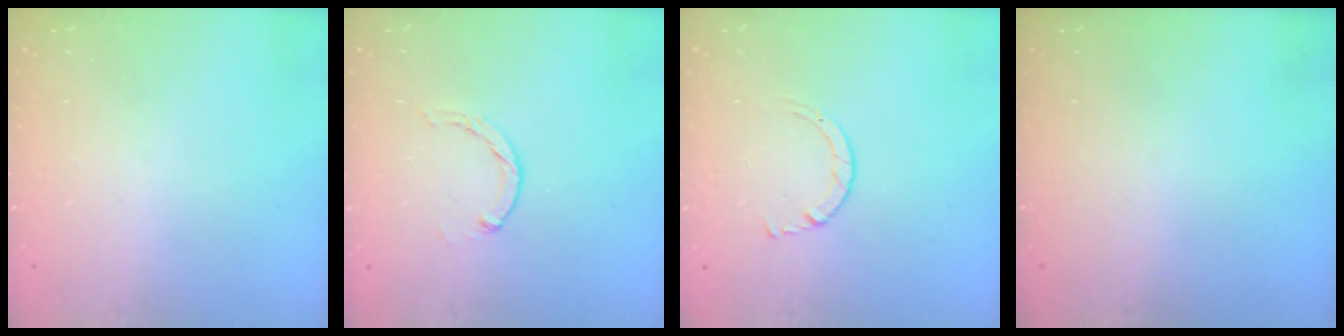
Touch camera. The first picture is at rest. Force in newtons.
{"total": 0.0}
{"total": 2.7, "press": 2.7, "slide": 0.3}
{"total": 0.0}